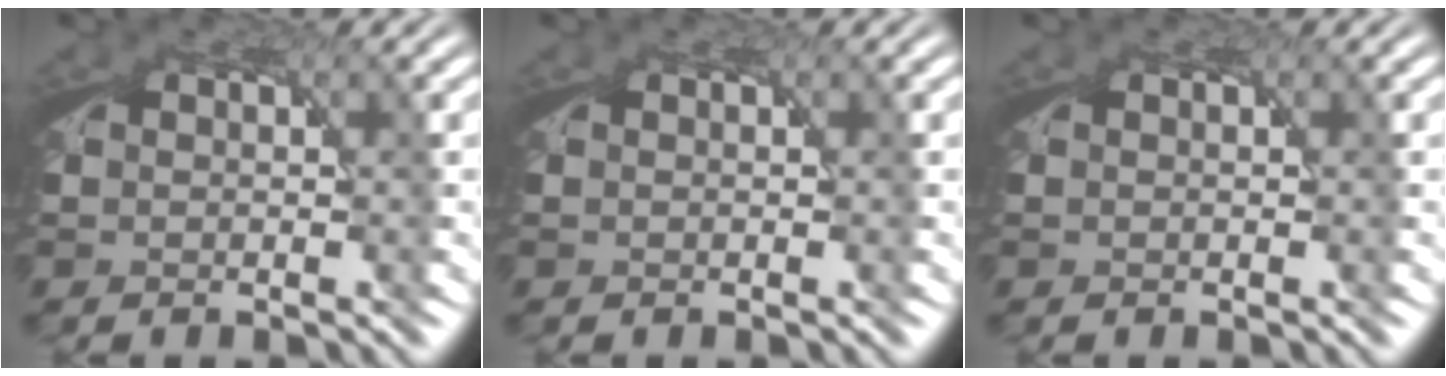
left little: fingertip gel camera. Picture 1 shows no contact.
{"total": 0.0}
{"total": 0.0}